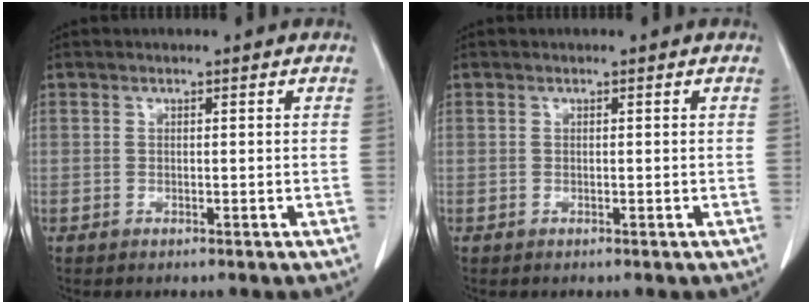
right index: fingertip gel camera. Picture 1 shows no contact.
{"total": 0.0}